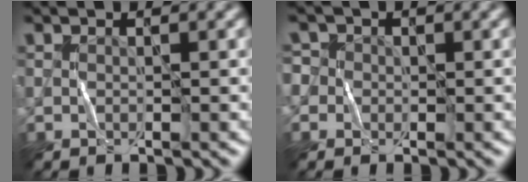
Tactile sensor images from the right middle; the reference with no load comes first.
{"total": 3.0, "force": [0.6, 2.8, 0.9], "torque": [0.002, 0.019, -0.017]}